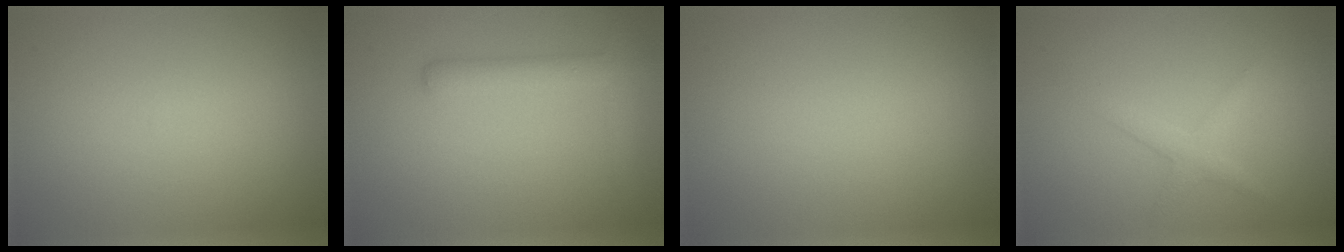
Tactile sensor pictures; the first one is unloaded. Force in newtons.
{"total": 2.9, "press": 2.9, "slide": 0.1}
{"total": 0.0}
{"total": 1.8, "press": 1.8, "slide": 0.1}